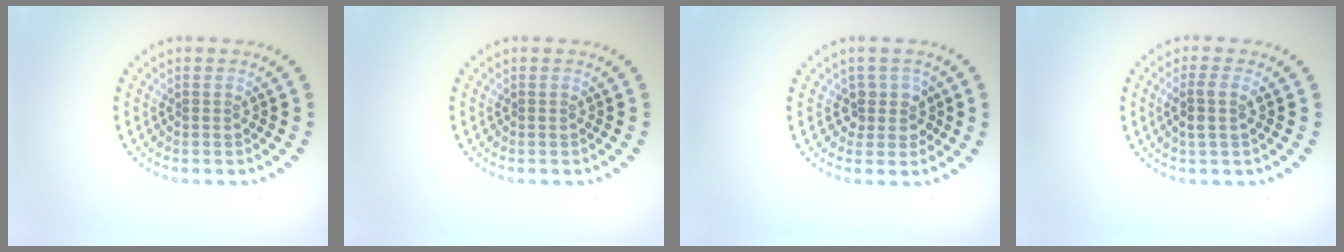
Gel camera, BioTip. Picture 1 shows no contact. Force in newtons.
{"total": 0.0}
{"total": 2.0, "press": 1.6, "slide": 1.2}
{"total": 1.9, "press": 1.7, "slide": 0.9}